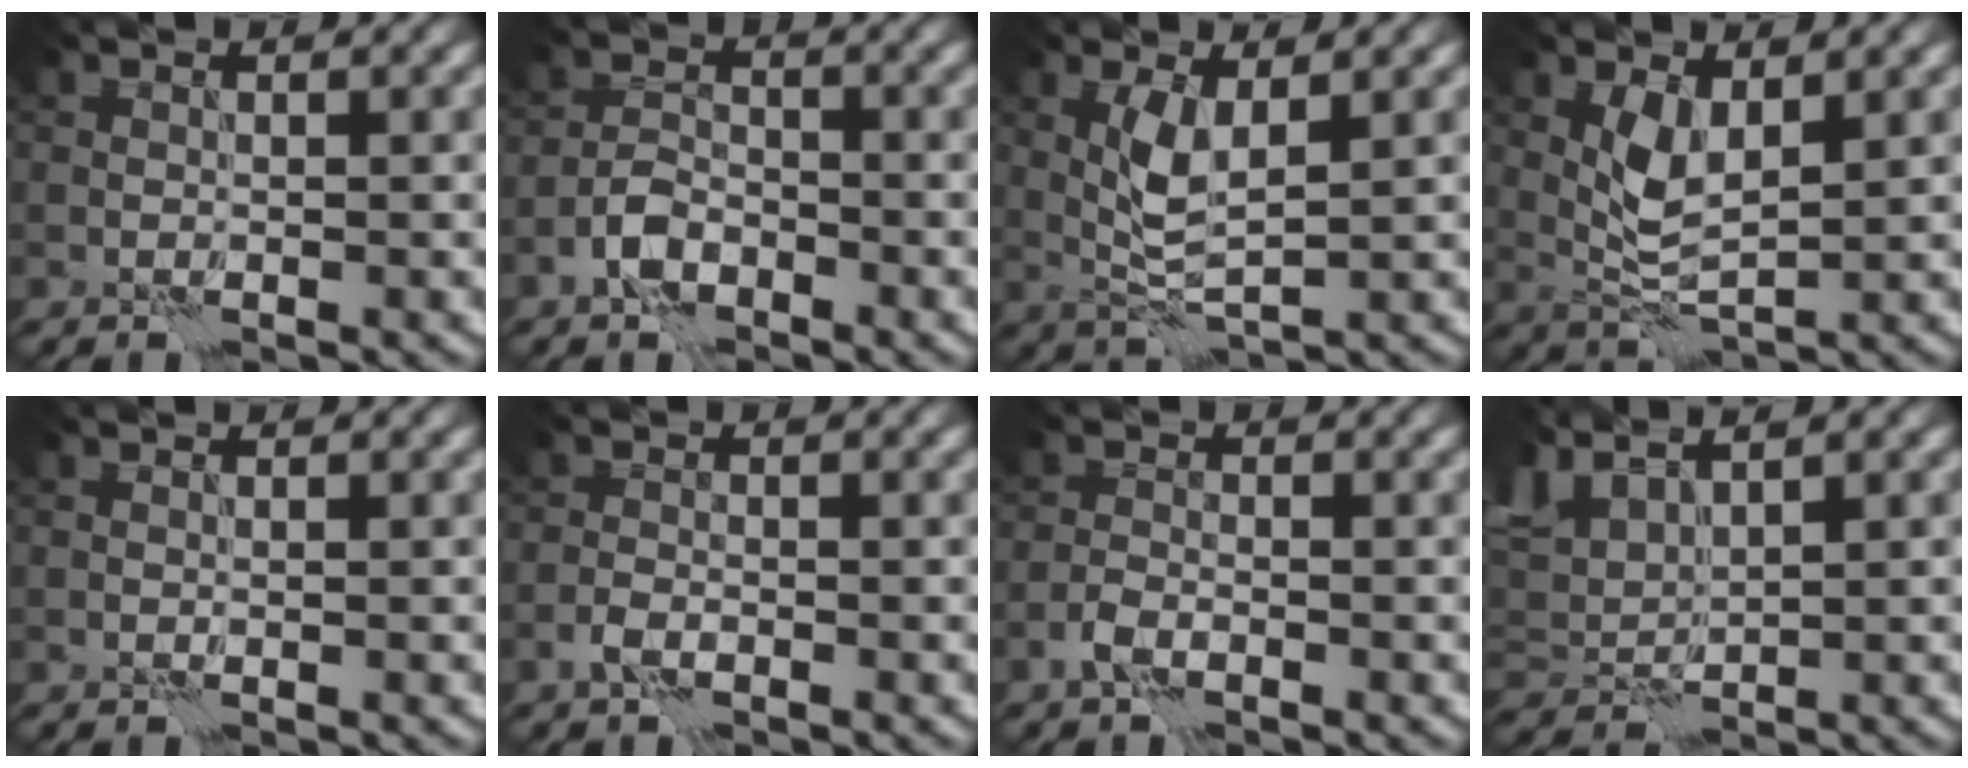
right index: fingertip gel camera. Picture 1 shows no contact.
{"total": 2.9, "force": [-1.8, 1.5, 1.7], "torque": [-0.029, 0.007, -0.042]}
{"total": 3.5, "force": [0.8, 1.0, 3.3], "torque": [-0.072, 0.000, 0.018]}
{"total": 3.3, "force": [1.1, 1.2, 2.8], "torque": [-0.064, -0.005, 0.025]}
{"total": 0.0}
{"total": 1.4, "force": [-0.9, 0.6, 0.9], "torque": [-0.019, 0.003, -0.024]}
{"total": 1.6, "force": [-1.1, 0.6, 1.0], "torque": [-0.021, 0.004, -0.029]}
{"total": 4.1, "force": [3.3, 1.2, 2.0], "torque": [-0.060, 0.008, 0.066]}